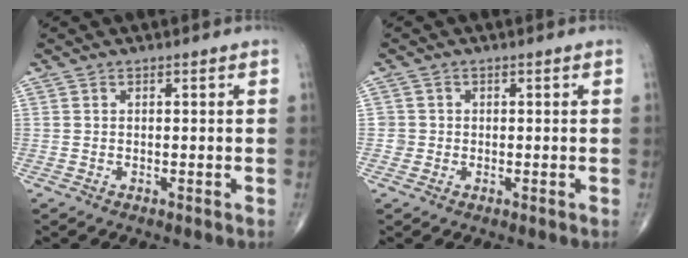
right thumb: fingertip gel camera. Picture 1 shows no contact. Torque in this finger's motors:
{"motor_torque": [0.14, 0.06, 0.30, 0.23, 0.01]}